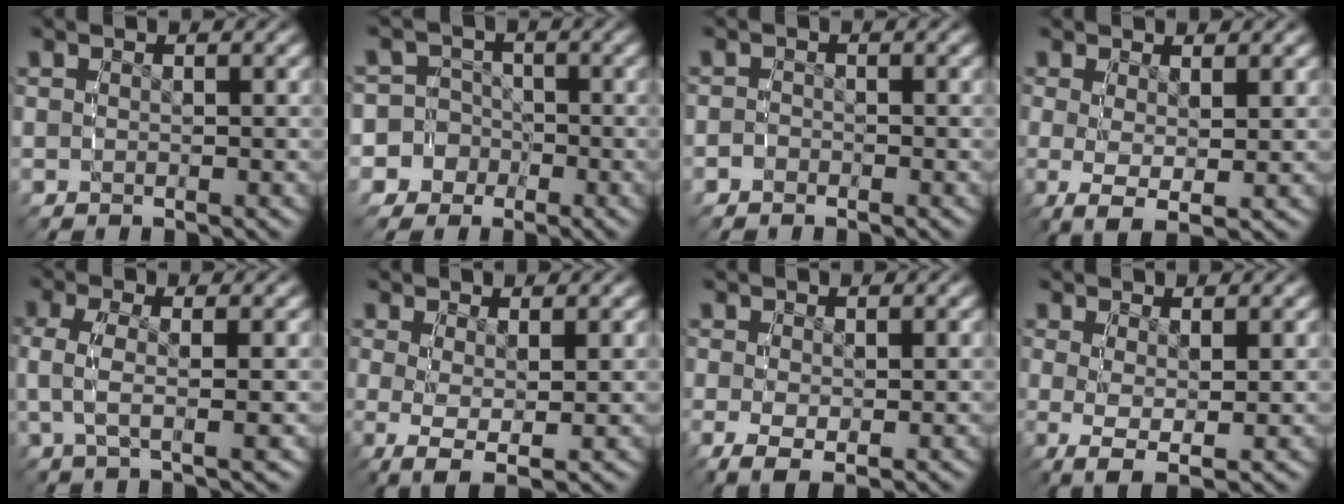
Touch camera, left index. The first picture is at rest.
{"total": 12.7, "force": [-4.2, 11.9, 1.9], "torque": [-0.091, -0.056, -0.080]}
{"total": 1.2, "force": [-0.9, 0.7, -0.2], "torque": [0.000, -0.006, -0.020]}
{"total": 3.8, "force": [-0.7, 1.6, 3.3], "torque": [-0.070, -0.021, 0.001]}
{"total": 3.4, "force": [0.7, 1.2, 3.1], "torque": [-0.073, 0.000, 0.011]}
{"total": 4.0, "force": [-0.6, 1.8, 3.5], "torque": [-0.073, -0.022, 0.002]}
{"total": 2.1, "force": [-0.4, 1.0, 1.8], "torque": [-0.034, -0.012, 0.000]}
{"total": 3.8, "force": [-0.5, 1.7, 3.4], "torque": [-0.069, -0.020, 0.003]}